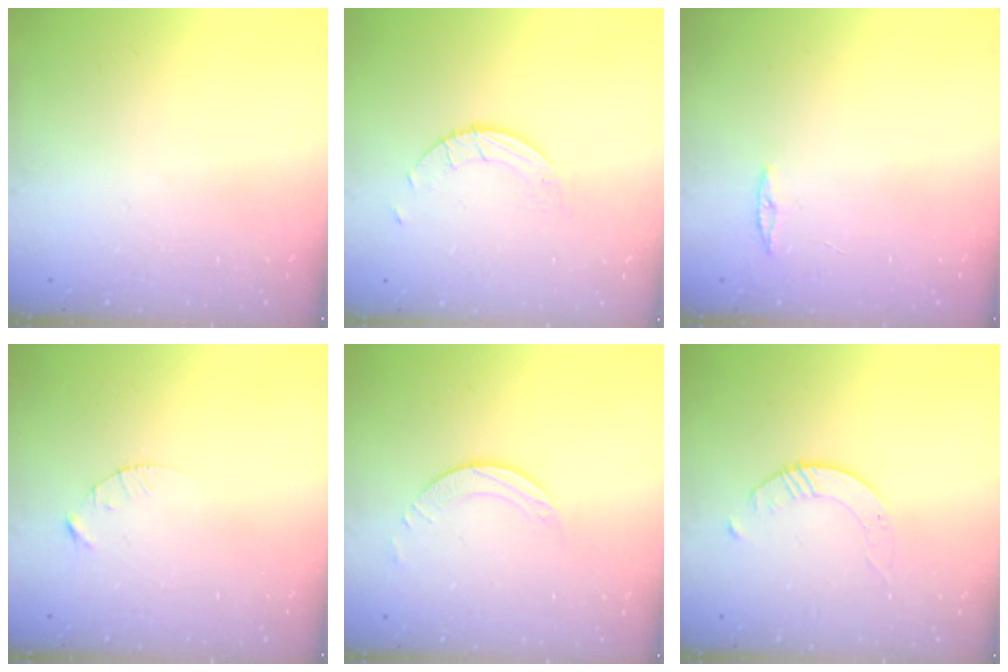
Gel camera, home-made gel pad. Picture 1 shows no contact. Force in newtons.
{"total": 2.7, "press": 2.7, "slide": 0.3}
{"total": 3.0, "press": 2.9, "slide": 0.3}
{"total": 2.1, "press": 2.1, "slide": 0.3}
{"total": 2.5, "press": 2.5, "slide": 0.2}
{"total": 2.6, "press": 2.6, "slide": 0.3}